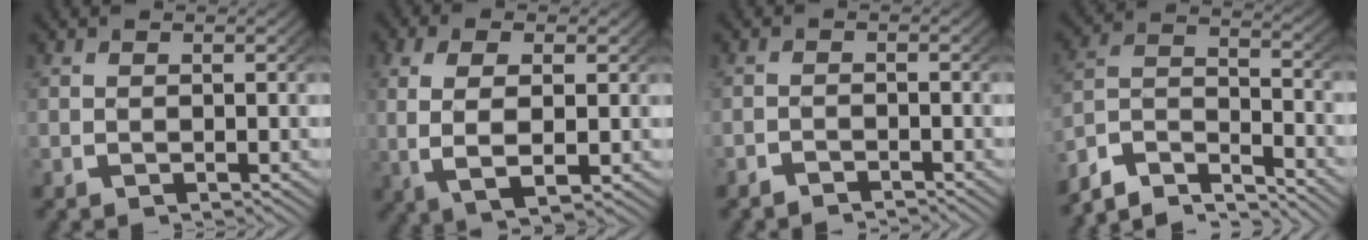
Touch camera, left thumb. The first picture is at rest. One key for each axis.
{"total": 6.3, "fx": 0.0, "fy": 3.3, "fz": 5.4, "tx": -0.114, "ty": -0.011, "tz": 0.011}
{"total": 1.6, "fx": -1.6, "fy": 0.1, "fz": 0.1, "tx": -0.001, "ty": -0.004, "tz": -0.032}
{"total": 10.3, "fx": -5.7, "fy": 6.6, "fz": 5.6, "tx": -0.124, "ty": -0.037, "tz": -0.095}